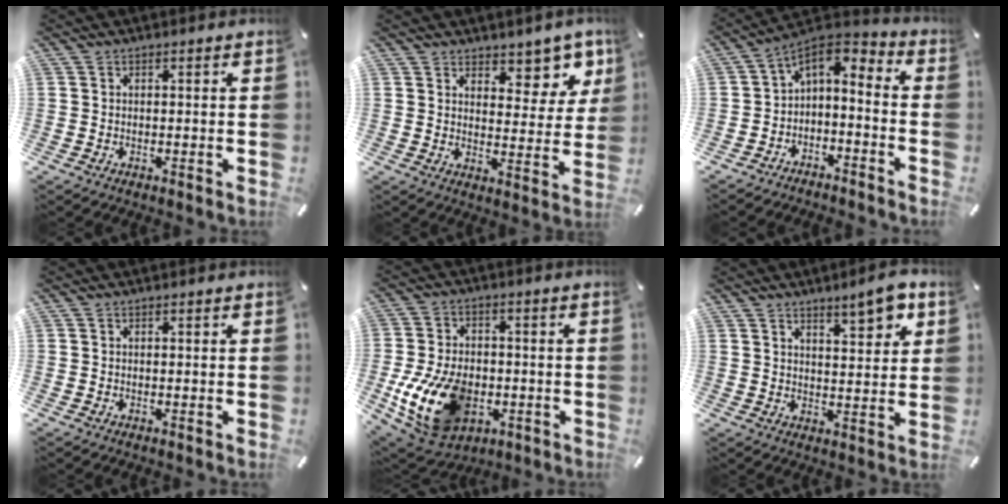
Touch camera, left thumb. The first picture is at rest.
{"total": 8.8, "force": [6.9, 4.6, 3.0], "torque": [-0.017, -0.064, 0.120]}
{"total": 5.0, "force": [-0.7, 3.5, 3.4], "torque": [-0.061, 0.006, -0.010]}
{"total": 0.0}
{"total": 17.1, "force": [-4.4, 11.6, 11.7], "torque": [-0.242, 0.011, -0.073]}
{"total": 7.4, "force": [5.6, 2.4, 4.3], "torque": [-0.050, -0.035, 0.091]}